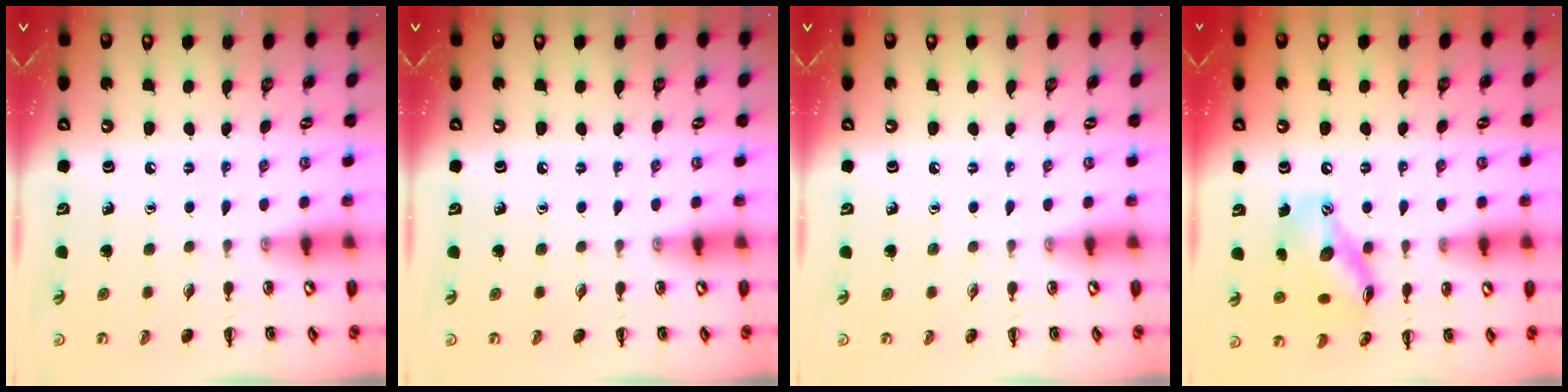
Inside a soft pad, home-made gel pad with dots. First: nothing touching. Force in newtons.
{"total": 0.0}
{"total": 0.0}
{"total": 14.3, "press": 14.1, "slide": 2.2}